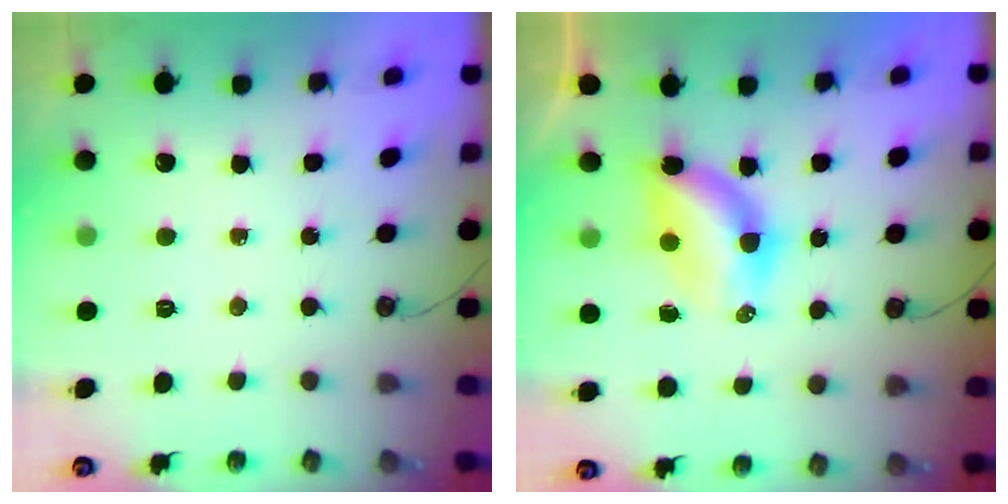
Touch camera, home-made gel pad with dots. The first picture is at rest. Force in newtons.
{"total": 5.9, "press": 5.9, "slide": 0.4}